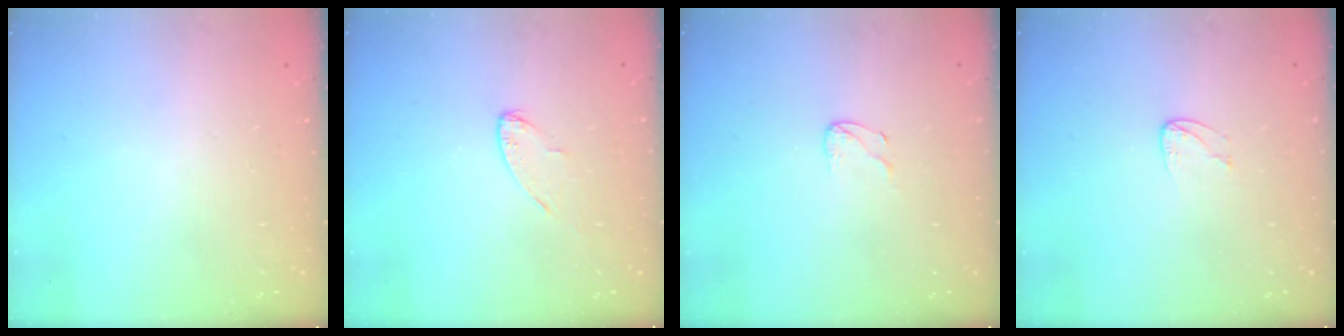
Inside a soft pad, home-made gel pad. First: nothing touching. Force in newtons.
{"total": 3.6, "press": 3.6, "slide": 0.4}
{"total": 3.2, "press": 3.2, "slide": 0.3}
{"total": 3.2, "press": 3.2, "slide": 0.2}